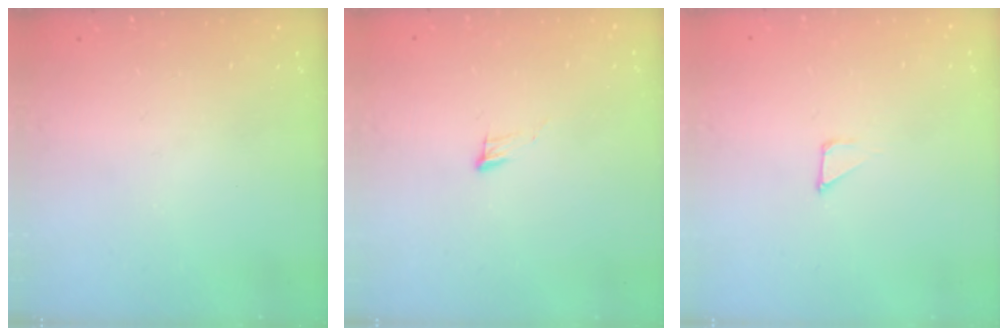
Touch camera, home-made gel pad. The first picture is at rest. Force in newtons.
{"total": 5.2, "press": 5.1, "slide": 1.0}
{"total": 1.2, "press": 1.2, "slide": 0.0}